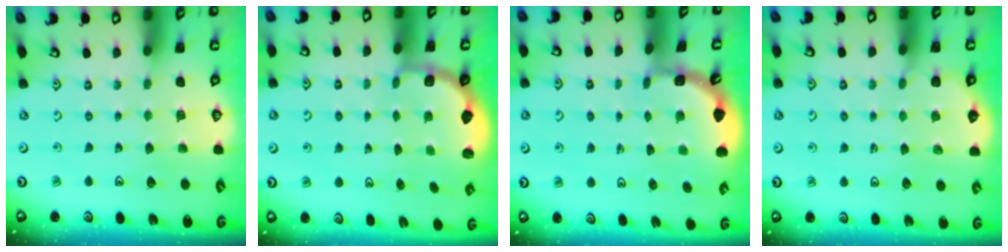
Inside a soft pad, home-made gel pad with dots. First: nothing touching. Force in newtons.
{"total": 2.7, "press": 2.2, "slide": 1.5}
{"total": 1.8, "press": 1.8, "slide": 0.1}
{"total": 2.3, "press": 2.3, "slide": 0.1}